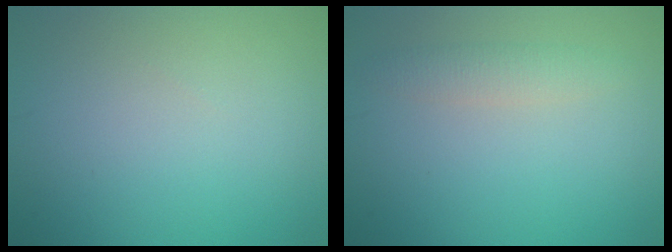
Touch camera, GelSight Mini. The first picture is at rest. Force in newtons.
{"total": 1.9, "press": 1.9, "slide": 0.0}